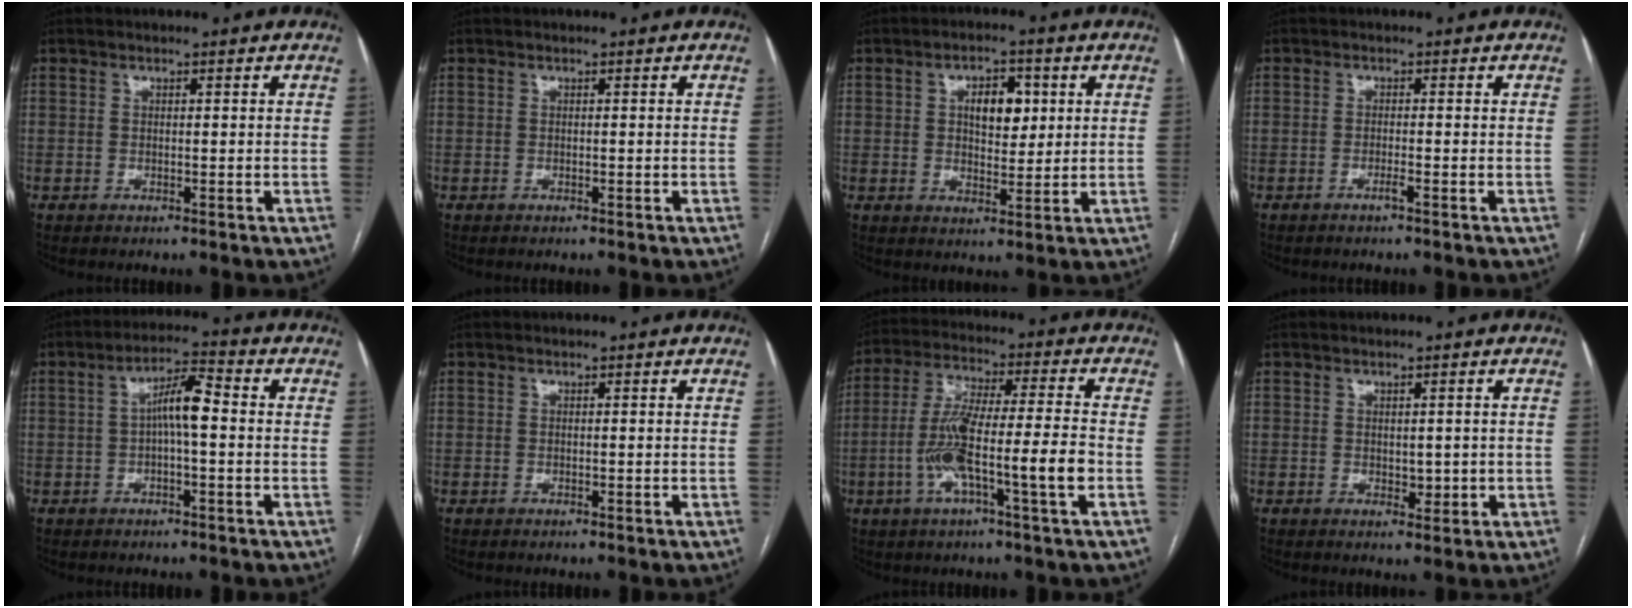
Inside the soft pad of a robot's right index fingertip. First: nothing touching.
{"total": 0.0}
{"total": 6.2, "force": [1.7, 3.1, 5.1], "torque": [-0.078, 0.010, 0.031]}
{"total": 1.0, "force": [-0.6, -0.1, 0.8], "torque": [-0.016, 0.000, -0.012]}
{"total": 6.0, "force": [0.2, 1.2, 5.9], "torque": [-0.104, 0.020, 0.000]}
{"total": 0.0}
{"total": 12.8, "force": [-3.5, 0.4, 12.3], "torque": [-0.234, 0.007, -0.067]}
{"total": 2.3, "force": [0.0, 1.5, 1.7], "torque": [-0.021, -0.002, 0.006]}